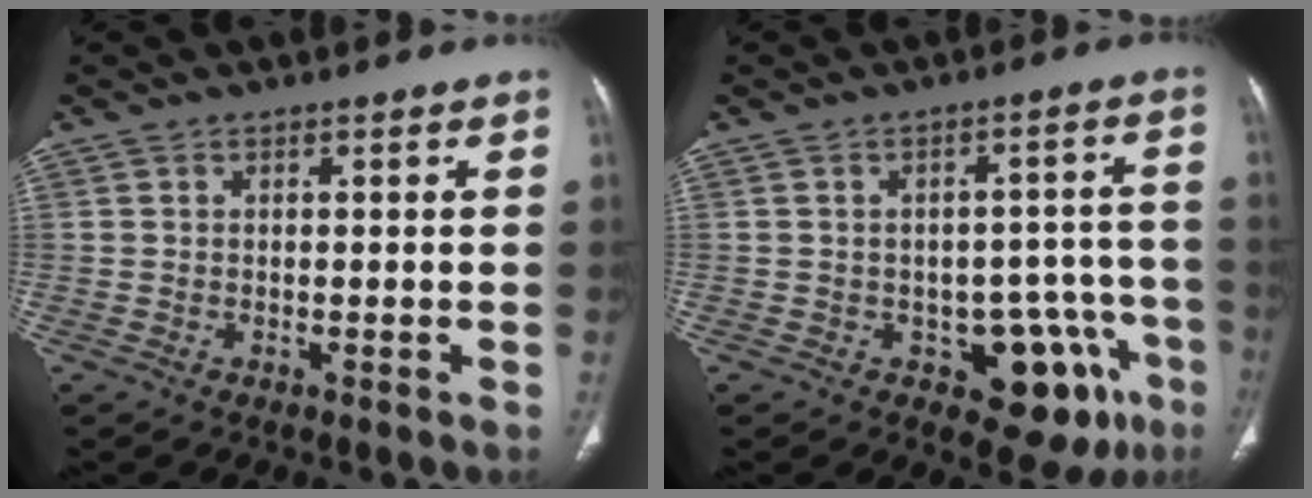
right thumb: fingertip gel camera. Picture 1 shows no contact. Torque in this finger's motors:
{"motor_torque": [1.99, 1.81, 0.36, -0.58, 0.00]}